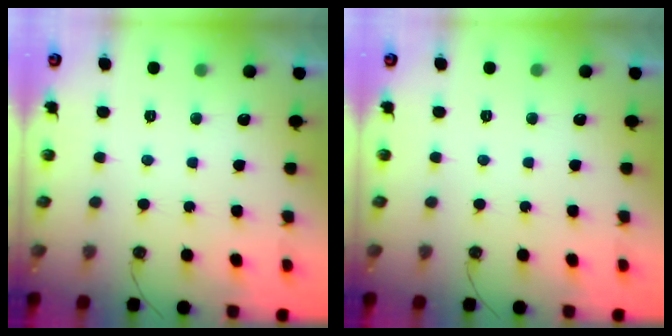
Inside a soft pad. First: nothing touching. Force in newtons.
{"total": 0.0}